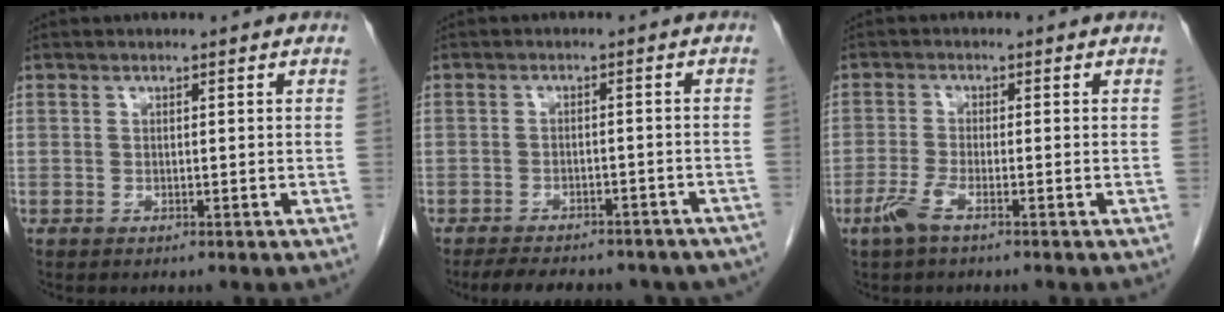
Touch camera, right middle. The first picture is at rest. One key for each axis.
{"total": 17.2, "fx": -14.5, "fy": 6.1, "fz": 6.9, "tx": -0.132, "ty": -0.005, "tz": -0.173}
{"total": 3.0, "fx": -1.9, "fy": 0.2, "fz": 2.2, "tx": -0.057, "ty": -0.006, "tz": -0.045}